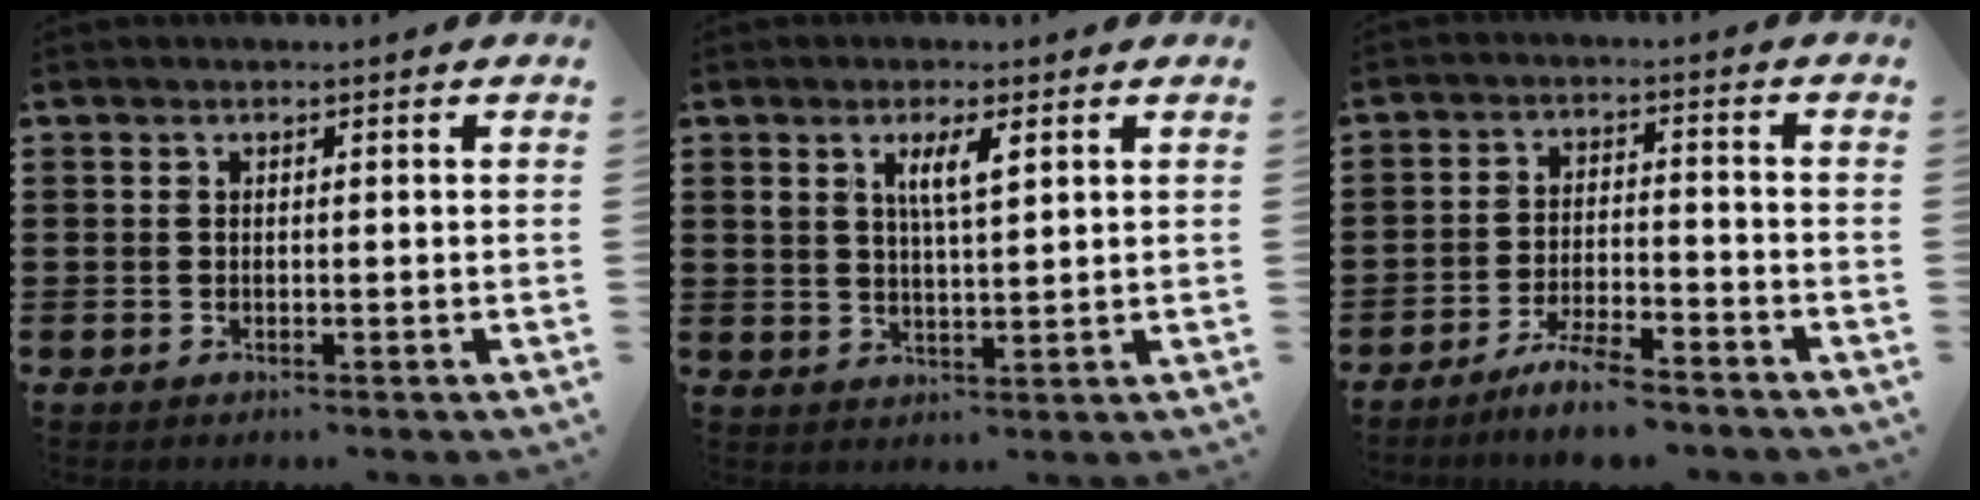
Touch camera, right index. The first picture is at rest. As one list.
[{"total": 4.3, "force": [1.8, 1.1, 3.7], "torque": [-0.070, 0.004, 0.026]}, {"total": 5.7, "force": [-5.1, 0.2, 2.4], "torque": [-0.055, -0.002, -0.102]}]